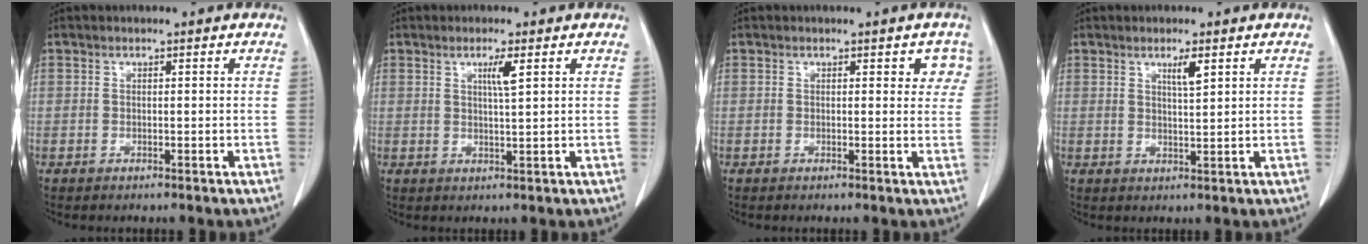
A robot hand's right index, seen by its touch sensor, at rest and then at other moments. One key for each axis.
{"total": 2.8, "fx": 1.3, "fy": -0.2, "fz": 2.5, "tx": -0.046, "ty": -0.005, "tz": 0.022}
{"total": 3.1, "fx": 1.4, "fy": 1.8, "fz": 2.2, "tx": -0.007, "ty": 0.005, "tz": 0.009}
{"total": 2.7, "fx": 1.5, "fy": 0.1, "fz": 2.2, "tx": -0.041, "ty": -0.005, "tz": 0.027}